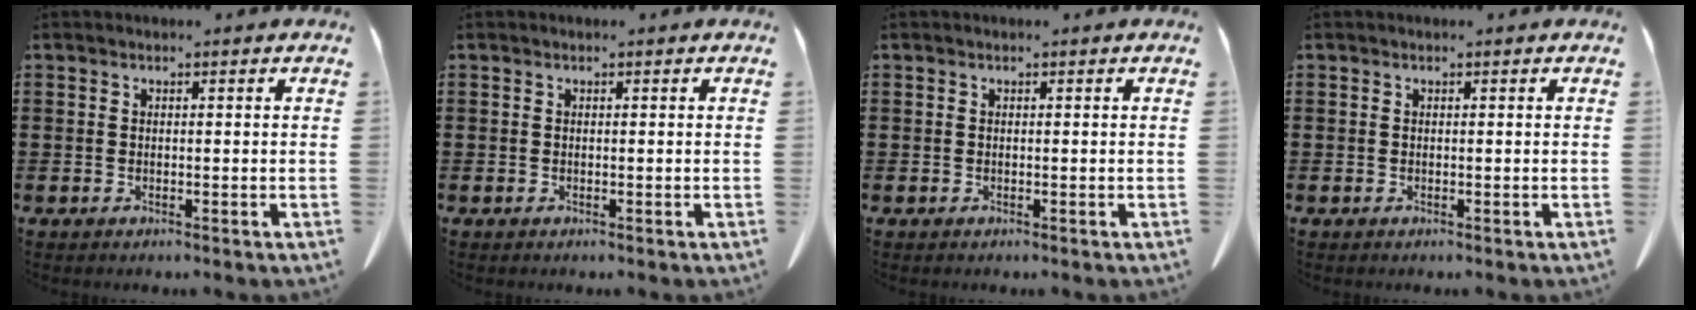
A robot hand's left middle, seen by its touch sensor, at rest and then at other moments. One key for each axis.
{"total": 0.0}
{"total": 0.0}
{"total": 0.0}